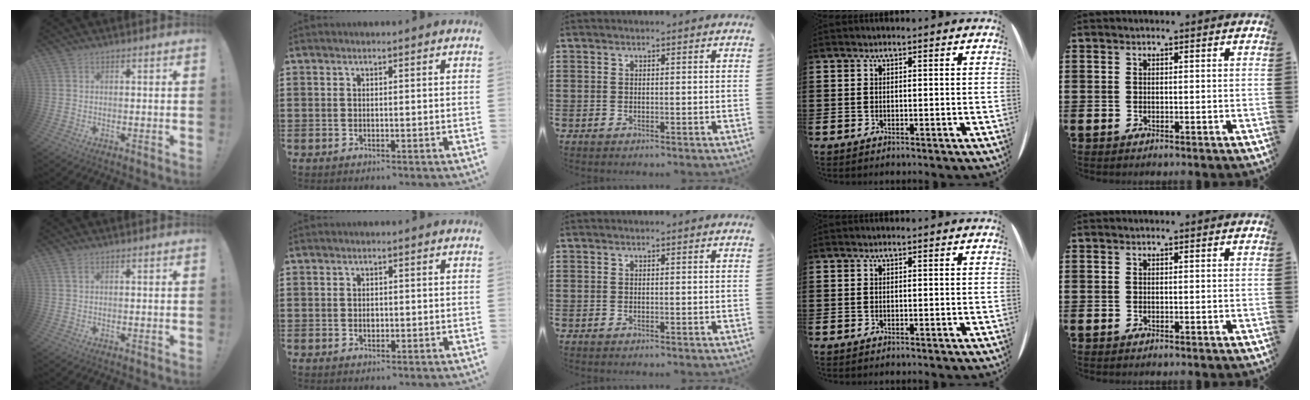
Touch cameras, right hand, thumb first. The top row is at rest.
{"thumb": {"total": 1.4, "force": [0.6, 0.6, 1.1], "torque": [-0.021, 0.001, 0.011]}, "index": {"total": 1.0, "force": [-0.1, 0.7, 0.8], "torque": [-0.017, 0.001, -0.001]}}